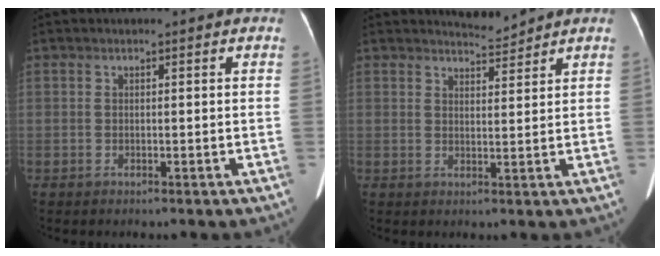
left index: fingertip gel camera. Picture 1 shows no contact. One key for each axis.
{"total": 2.5, "fx": 2.5, "fy": -0.4, "fz": -0.3, "tx": -0.003, "ty": -0.008, "tz": 0.046}